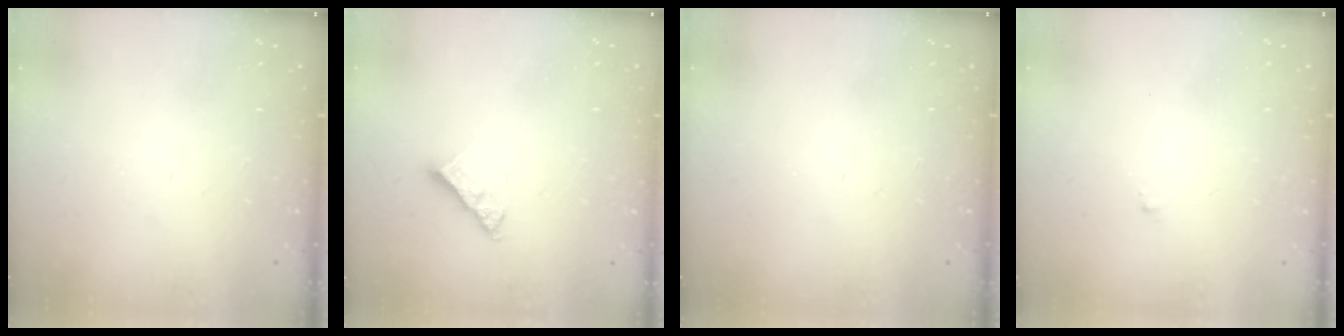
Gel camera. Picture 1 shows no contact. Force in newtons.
{"total": 4.8, "press": 4.8, "slide": 0.5}
{"total": 0.0}
{"total": 0.6, "press": 0.6, "slide": 0.2}